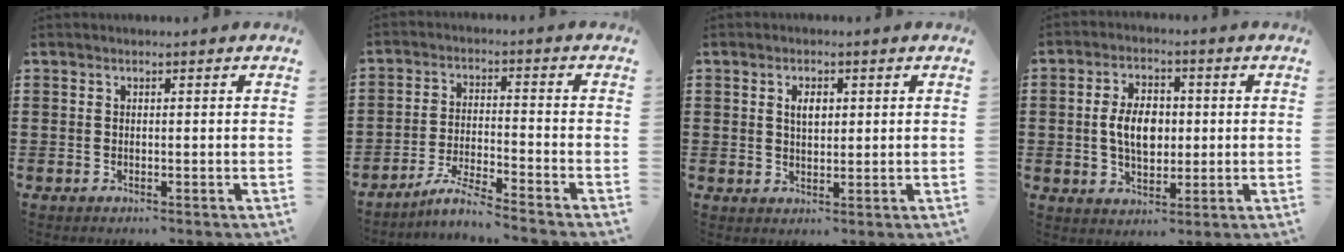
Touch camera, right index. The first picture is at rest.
{"total": 5.6, "force": [-5.2, -0.6, 2.2], "torque": [-0.056, -0.017, -0.105]}
{"total": 2.7, "force": [0.8, 1.4, 2.2], "torque": [-0.039, 0.003, 0.011]}
{"total": 6.7, "force": [0.1, 4.1, 5.3], "torque": [-0.112, 0.006, -0.007]}